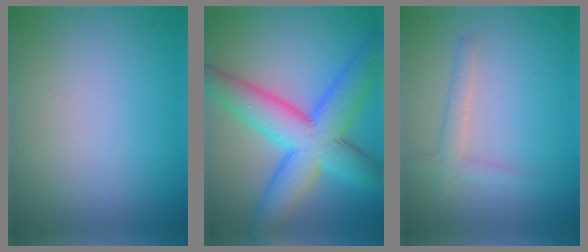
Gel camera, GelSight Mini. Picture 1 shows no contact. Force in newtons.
{"total": 9.9, "press": 9.9, "slide": 0.1}
{"total": 1.8, "press": 1.7, "slide": 0.1}